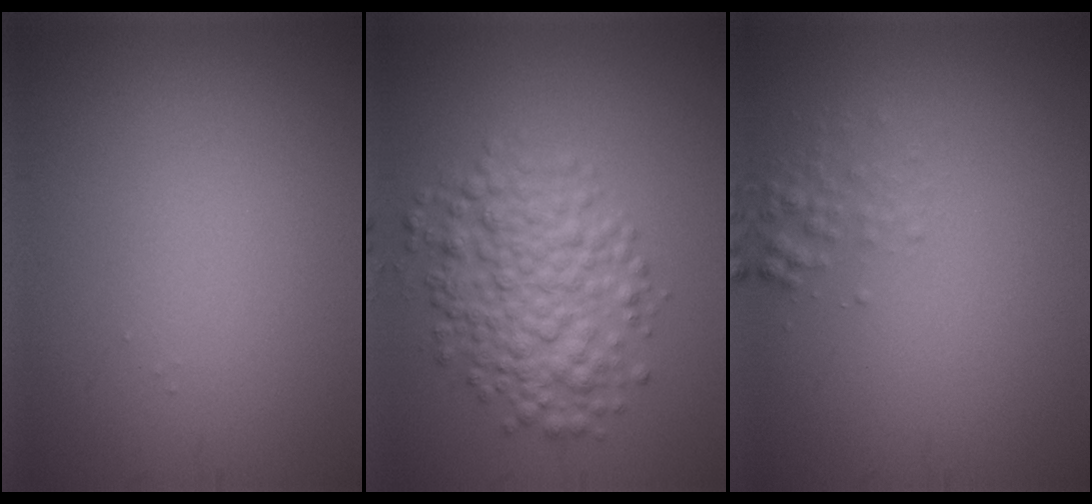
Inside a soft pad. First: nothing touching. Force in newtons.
{"total": 5.7, "press": 5.7, "slide": 0.1}
{"total": 1.3, "press": 1.3, "slide": 0.1}